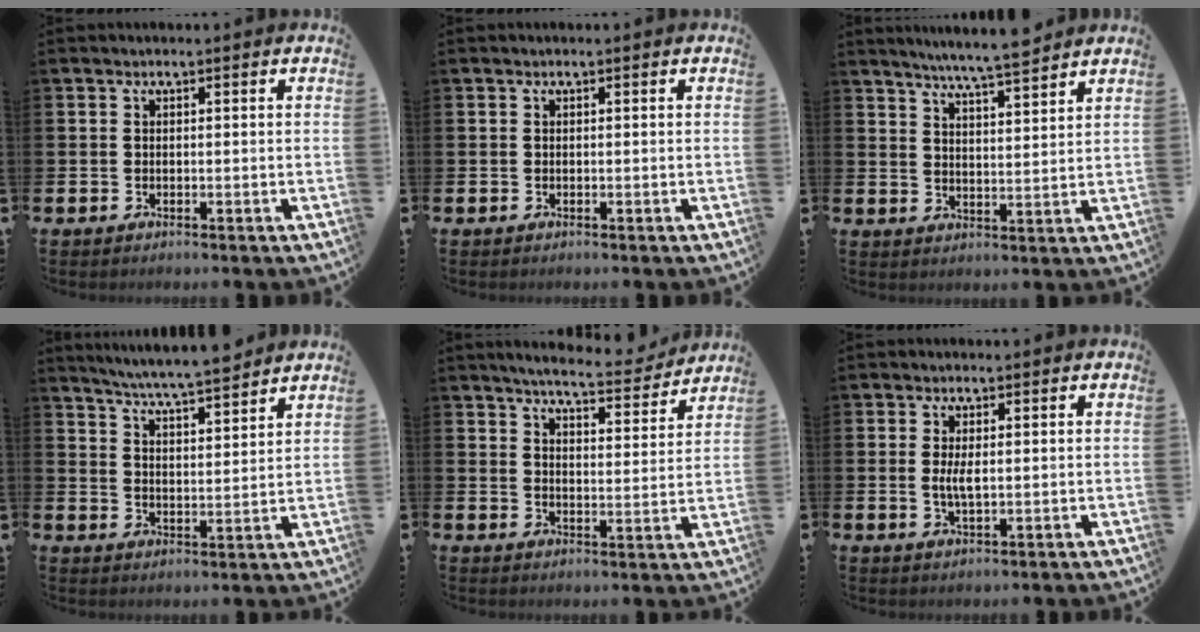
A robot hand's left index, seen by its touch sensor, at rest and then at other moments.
{"total": 0.0}
{"total": 6.1, "force": [5.9, -0.5, 1.6], "torque": [-0.043, -0.034, 0.103]}
{"total": 6.5, "force": [6.2, -0.2, 1.6], "torque": [-0.045, -0.041, 0.108]}
{"total": 6.1, "force": [5.8, 0.5, 1.8], "torque": [-0.041, -0.038, 0.096]}
{"total": 2.6, "force": [0.4, 0.9, 2.4], "torque": [-0.044, 0.002, 0.004]}